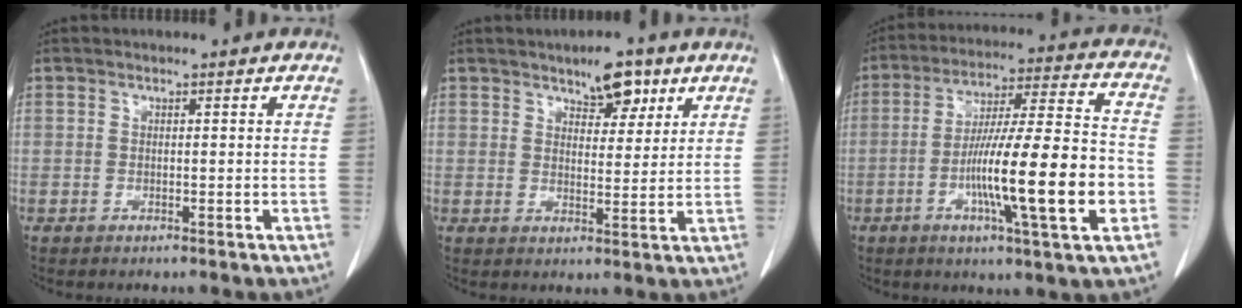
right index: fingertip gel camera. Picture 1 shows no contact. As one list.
[{"total": 5.6, "force": [3.7, 2.5, 3.4], "torque": [-0.047, 0.004, 0.056]}, {"total": 18.4, "force": [-4.7, 0.9, 17.8], "torque": [-0.290, -0.001, -0.074]}]